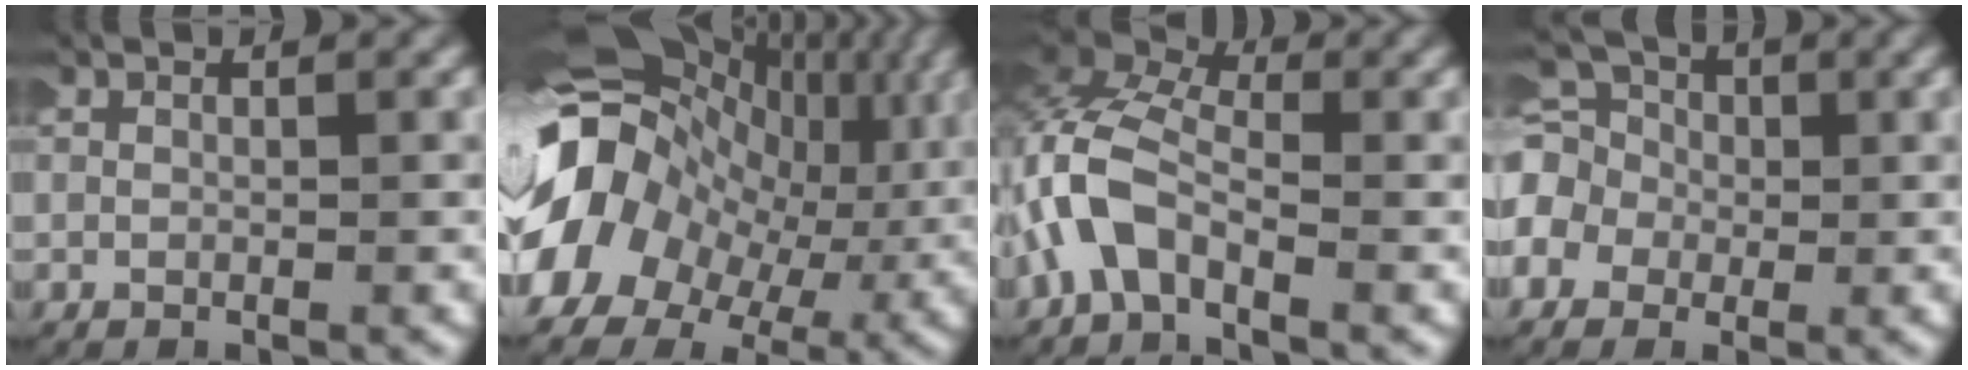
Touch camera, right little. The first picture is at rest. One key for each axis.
{"total": 19.1, "fx": 2.2, "fy": 15.4, "fz": 11.1, "tx": -0.210, "ty": 0.002, "tz": 0.015}
{"total": 7.4, "fx": 0.3, "fy": 5.8, "fz": 4.7, "tx": -0.137, "ty": -0.006, "tz": -0.006}
{"total": 9.1, "fx": 0.7, "fy": 8.3, "fz": 3.7, "tx": -0.098, "ty": -0.007, "tz": -0.006}